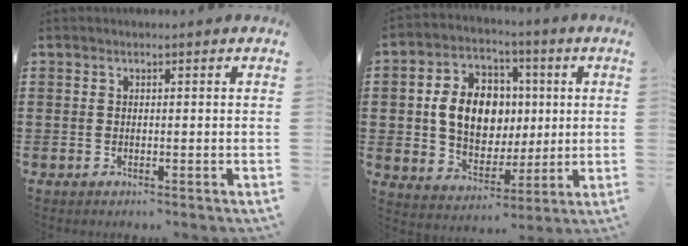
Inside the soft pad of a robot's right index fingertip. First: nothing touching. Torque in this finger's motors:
{"motor_torque": [1.48, 0.61, 1.05, 0.21]}